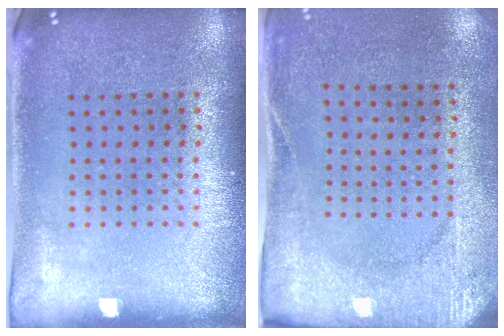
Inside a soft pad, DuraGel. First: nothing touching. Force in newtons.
{"total": 2.7, "press": 2.2, "slide": 1.5}